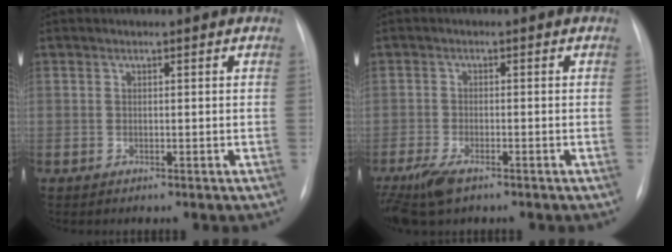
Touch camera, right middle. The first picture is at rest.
{"total": 6.8, "force": [-4.7, 2.3, 4.4], "torque": [-0.092, -0.017, -0.082]}